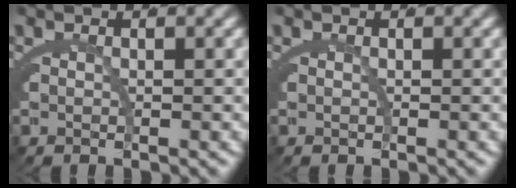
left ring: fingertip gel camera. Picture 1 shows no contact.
{"total": 0.0}